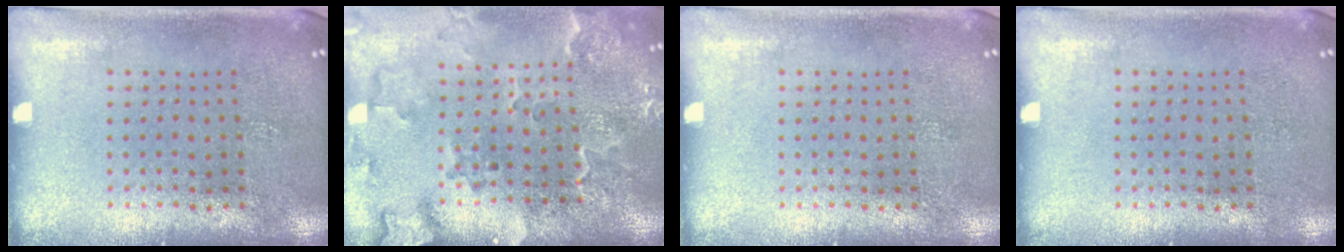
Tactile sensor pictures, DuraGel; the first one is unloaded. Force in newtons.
{"total": 2.8, "press": 2.3, "slide": 1.6}
{"total": 0.0}
{"total": 0.0}